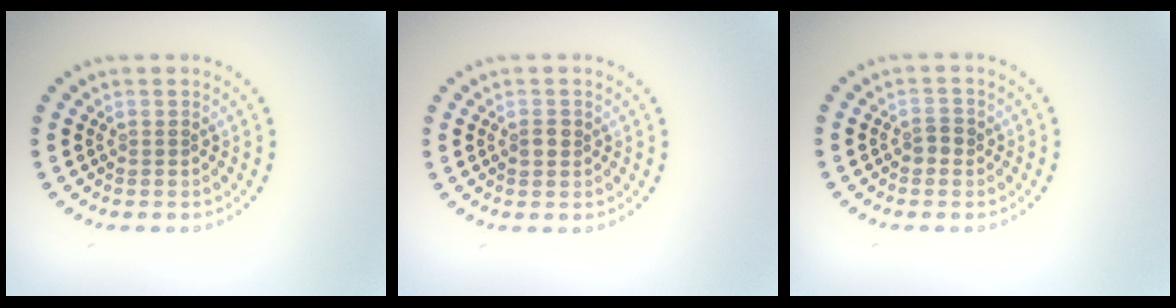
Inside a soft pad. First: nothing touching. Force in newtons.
{"total": 1.1, "press": 1.1, "slide": 0.1}
{"total": 1.2, "press": 1.1, "slide": 0.3}